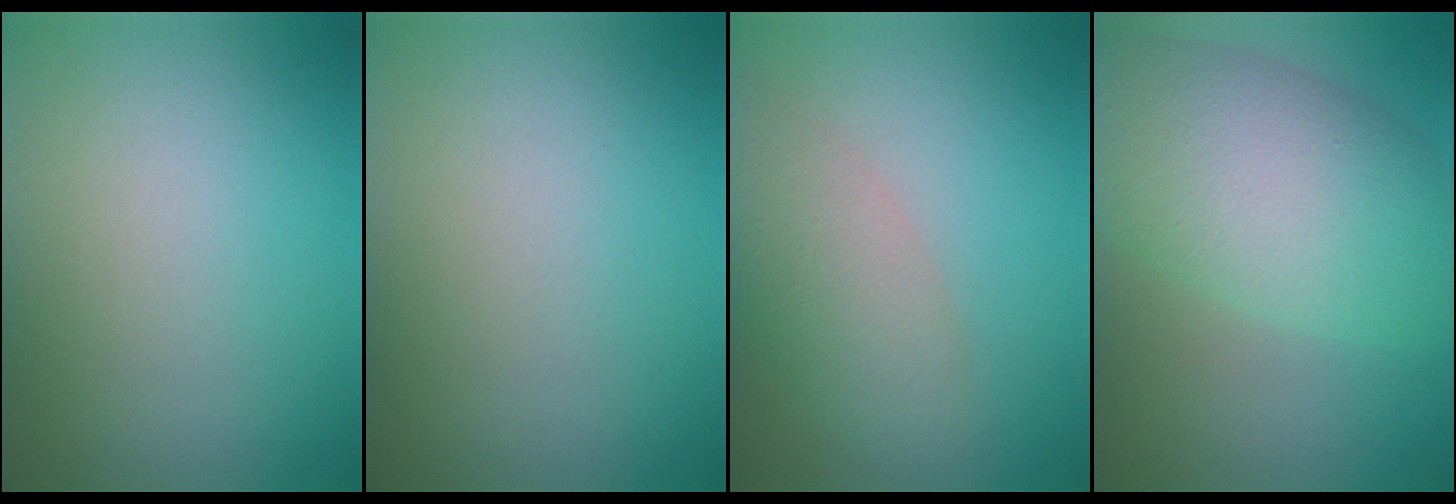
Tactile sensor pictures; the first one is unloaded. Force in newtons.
{"total": 0.0}
{"total": 4.2, "press": 4.2, "slide": 0.4}
{"total": 10.0, "press": 10.0, "slide": 0.4}